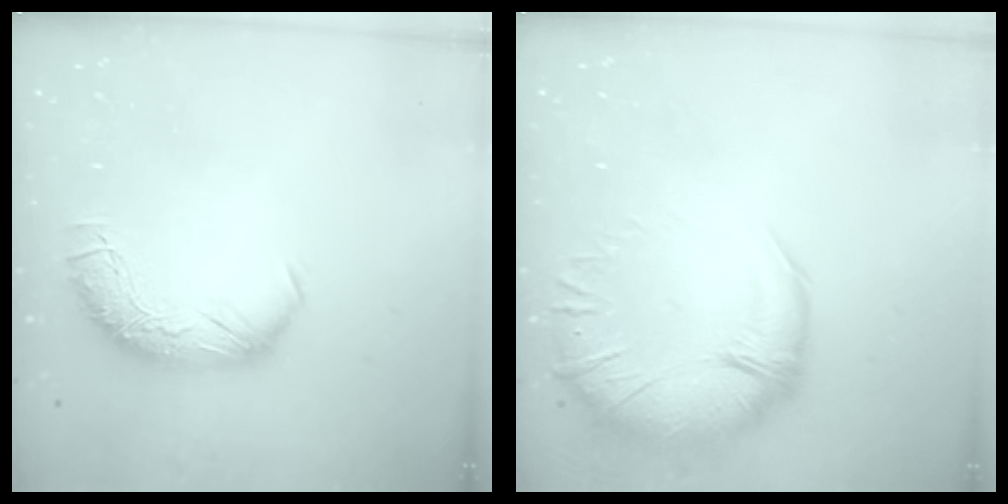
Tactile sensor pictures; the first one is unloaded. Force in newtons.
{"total": 2.8, "press": 0.5, "slide": 2.8}